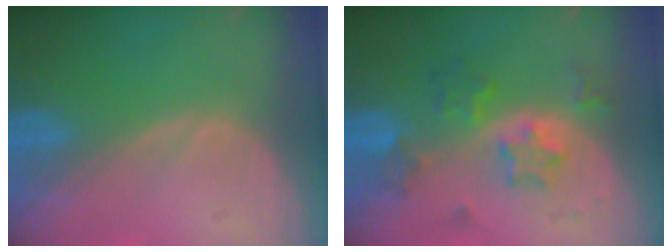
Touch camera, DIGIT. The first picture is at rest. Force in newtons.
{"total": 5.7, "press": 5.4, "slide": 1.8}